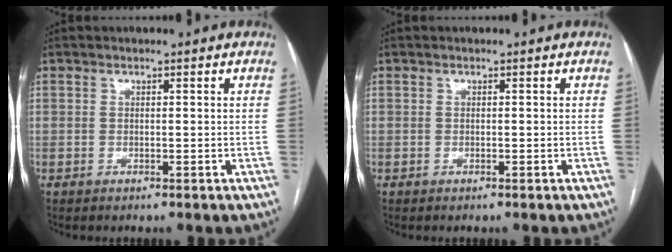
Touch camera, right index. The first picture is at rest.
{"total": 0.0}